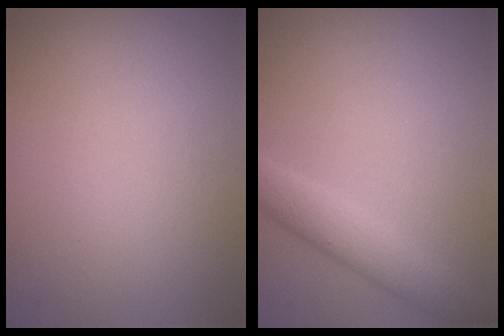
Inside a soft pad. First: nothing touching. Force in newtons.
{"total": 3.1, "press": 3.1, "slide": 0.1}